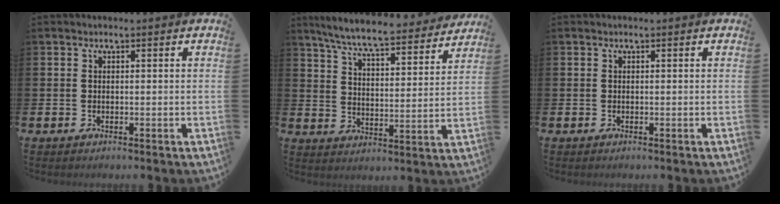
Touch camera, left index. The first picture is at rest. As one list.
[{"total": 7.4, "force": [6.9, 0.5, 2.8], "torque": [-0.087, -0.045, 0.118]}, {"total": 0.0}]